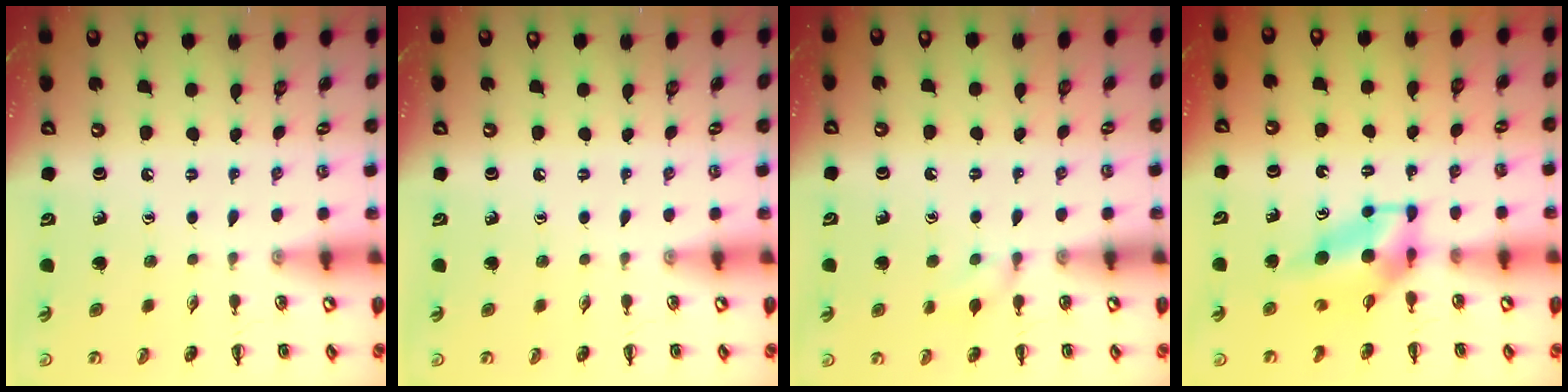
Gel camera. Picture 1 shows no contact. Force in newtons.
{"total": 0.0}
{"total": 6.0, "press": 5.8, "slide": 1.6}
{"total": 5.7, "press": 5.6, "slide": 1.1}